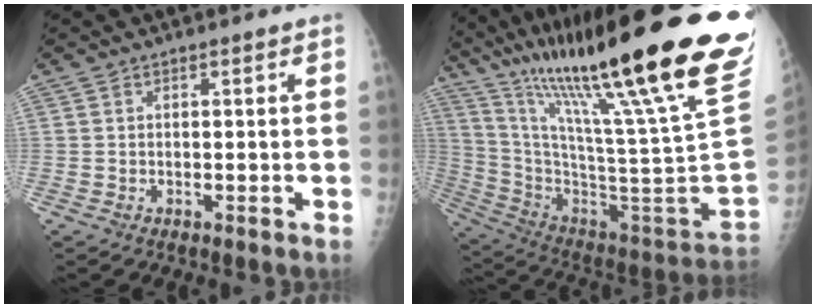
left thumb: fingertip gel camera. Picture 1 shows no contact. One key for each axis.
{"total": 39.7, "fx": 24.8, "fy": 3.3, "fz": 30.8, "tx": -0.430, "ty": -0.102, "tz": 0.401}